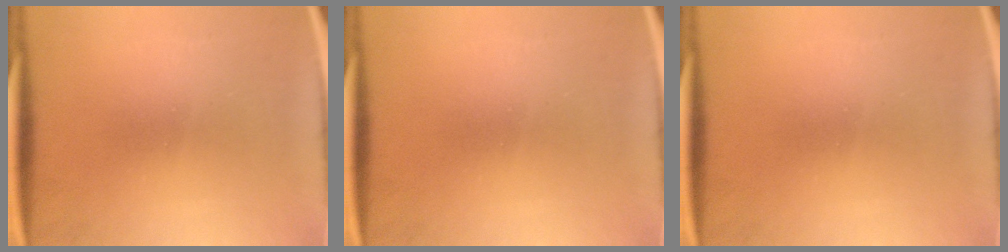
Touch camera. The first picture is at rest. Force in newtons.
{"total": 0.0}
{"total": 0.0}